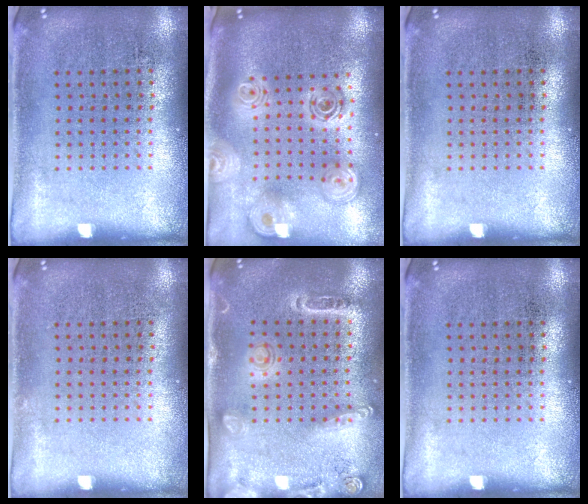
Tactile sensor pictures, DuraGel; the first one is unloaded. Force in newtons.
{"total": 2.6, "press": 1.9, "slide": 1.7}
{"total": 0.0}
{"total": 0.0}
{"total": 1.7, "press": 1.5, "slide": 0.8}
{"total": 0.0}